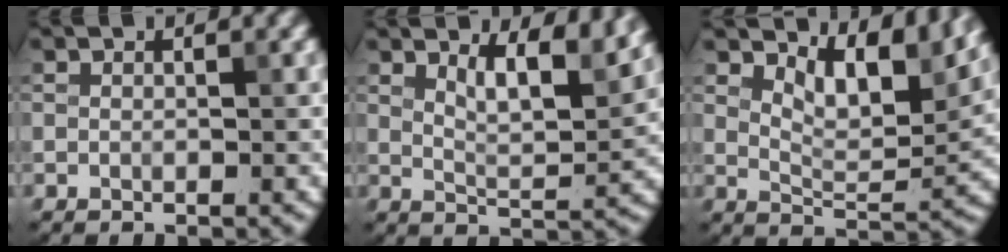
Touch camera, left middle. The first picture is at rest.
{"total": 5.2, "force": [3.1, 1.6, 3.8], "torque": [-0.061, 0.000, 0.049]}
{"total": 5.7, "force": [3.4, 2.2, 4.0], "torque": [-0.071, -0.010, 0.052]}